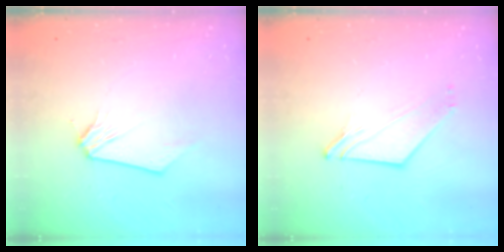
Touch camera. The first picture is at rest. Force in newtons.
{"total": 2.9, "press": 2.9, "slide": 0.2}